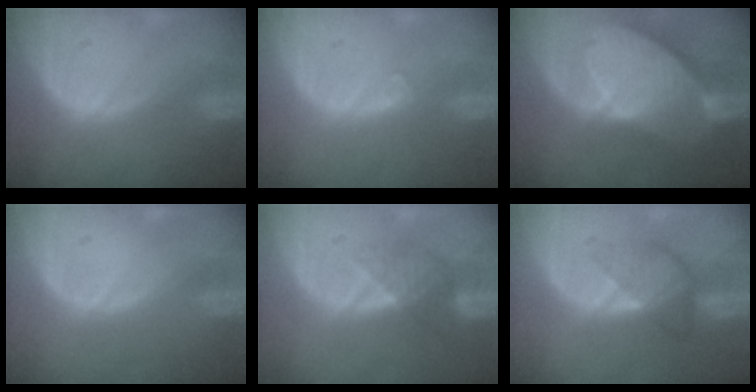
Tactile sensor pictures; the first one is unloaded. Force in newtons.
{"total": 0.9, "press": 0.8, "slide": 0.2}
{"total": 10.3, "press": 9.0, "slide": 5.0}
{"total": 0.0}
{"total": 4.0, "press": 3.7, "slide": 1.6}
{"total": 4.6, "press": 4.6, "slide": 0.1}